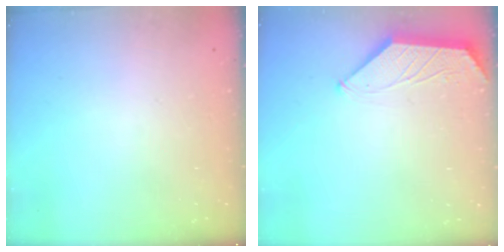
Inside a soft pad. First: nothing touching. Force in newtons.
{"total": 0.7, "press": 0.6, "slide": 0.3}